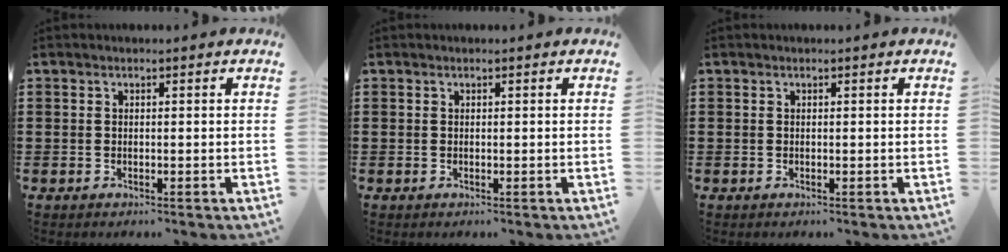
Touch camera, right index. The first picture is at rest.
{"total": 0.0}
{"total": 0.0}